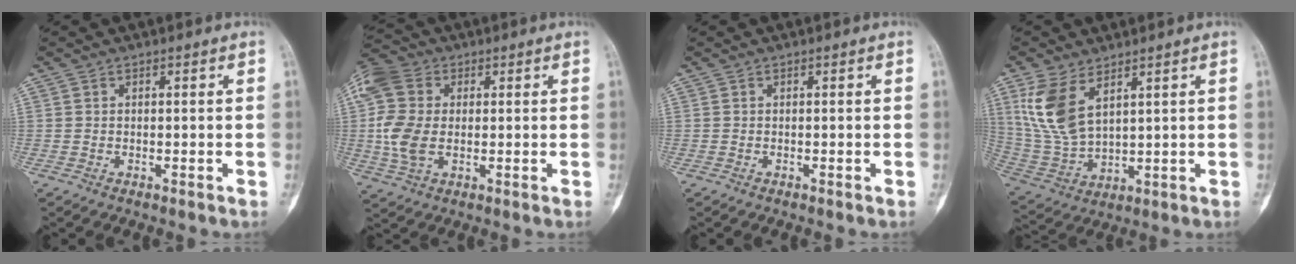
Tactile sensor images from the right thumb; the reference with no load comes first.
{"total": 11.8, "force": [0.8, 8.2, 8.4], "torque": [-0.180, 0.009, 0.010]}
{"total": 0.0}
{"total": 11.8, "force": [5.5, 6.1, 8.5], "torque": [-0.175, -0.019, 0.125]}